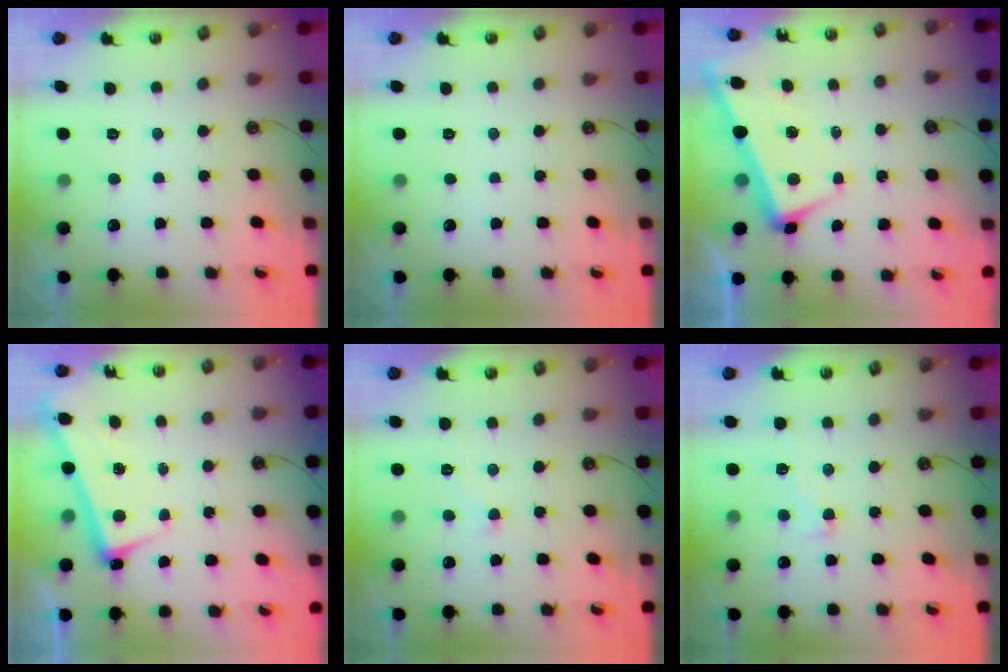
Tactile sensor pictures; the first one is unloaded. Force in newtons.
{"total": 0.0}
{"total": 1.7, "press": 1.6, "slide": 0.5}
{"total": 2.6, "press": 2.5, "slide": 0.7}
{"total": 0.0}
{"total": 4.1, "press": 4.0, "slide": 1.1}